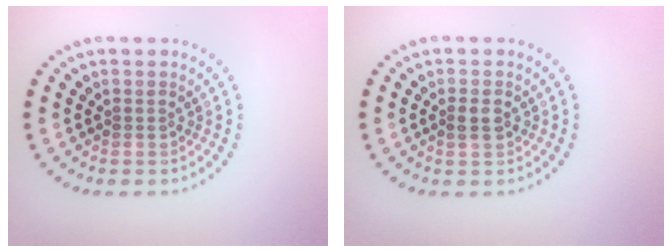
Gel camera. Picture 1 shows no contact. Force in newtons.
{"total": 1.4, "press": 1.4, "slide": 0.2}